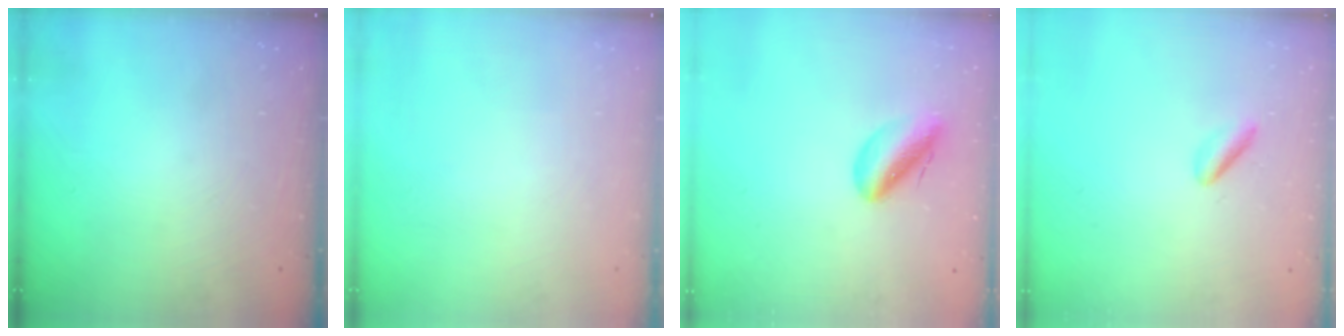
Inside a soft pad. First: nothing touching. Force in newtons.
{"total": 0.0}
{"total": 8.1, "press": 7.7, "slide": 2.5}
{"total": 2.7, "press": 2.4, "slide": 1.1}